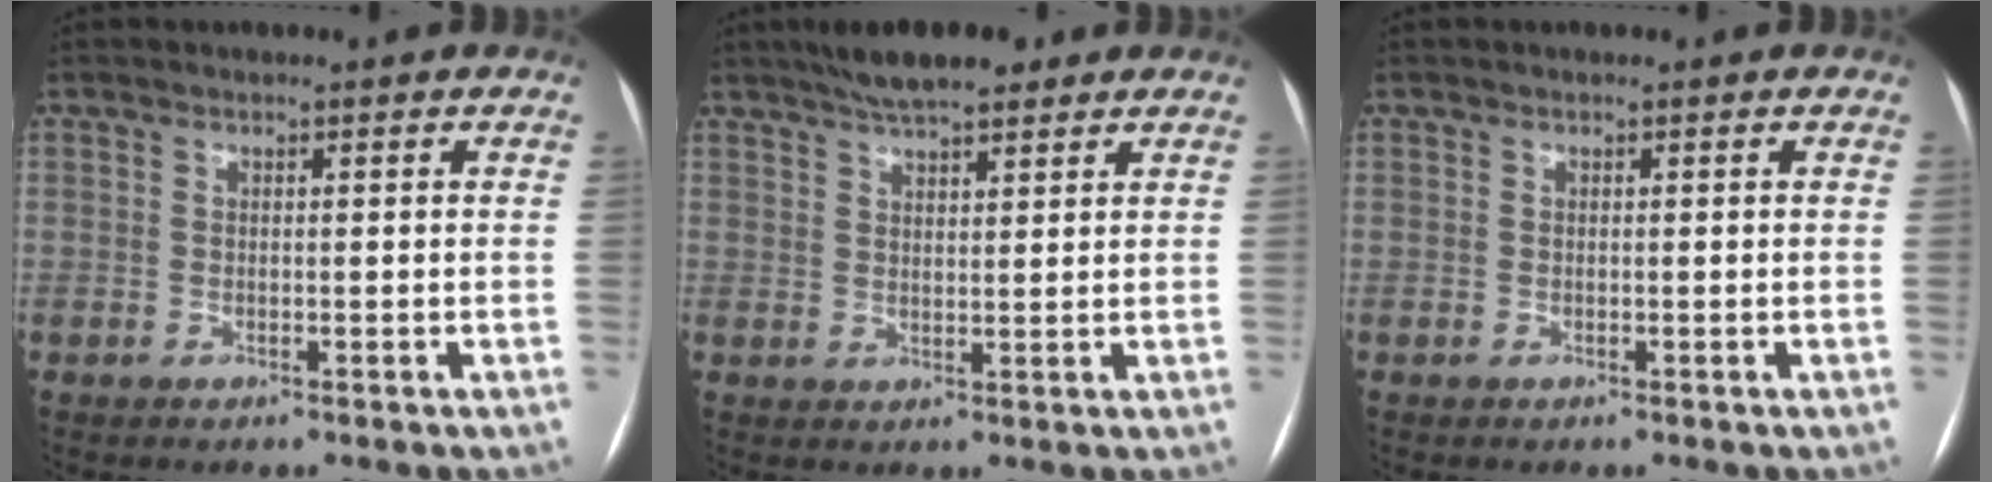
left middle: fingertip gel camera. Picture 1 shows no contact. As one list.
[{"total": 7.8, "force": [6.0, 1.9, 4.6], "torque": [-0.073, 0.022, 0.098]}, {"total": 0.0}]